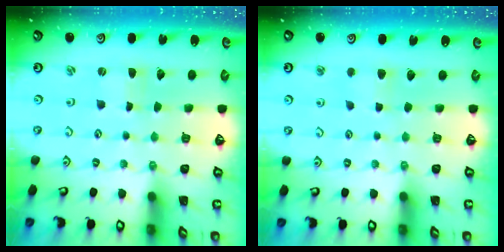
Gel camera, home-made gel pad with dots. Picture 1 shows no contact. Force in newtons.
{"total": 2.5, "press": 2.4, "slide": 0.5}